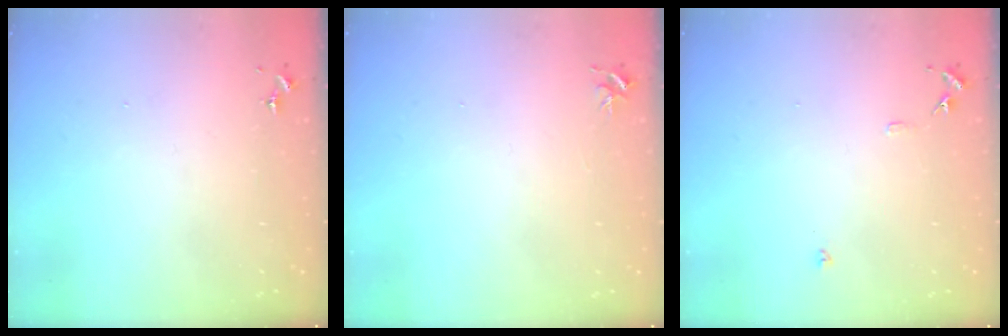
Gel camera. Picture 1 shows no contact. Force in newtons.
{"total": 3.5, "press": 3.5, "slide": 0.3}
{"total": 6.3, "press": 6.3, "slide": 0.6}